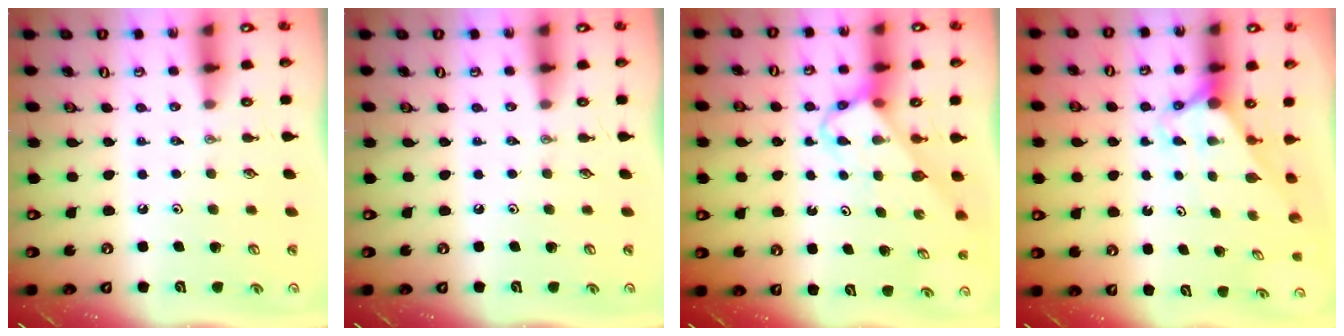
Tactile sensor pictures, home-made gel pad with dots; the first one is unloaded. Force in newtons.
{"total": 0.0}
{"total": 3.8, "press": 3.8, "slide": 0.1}
{"total": 2.8, "press": 2.8, "slide": 0.1}